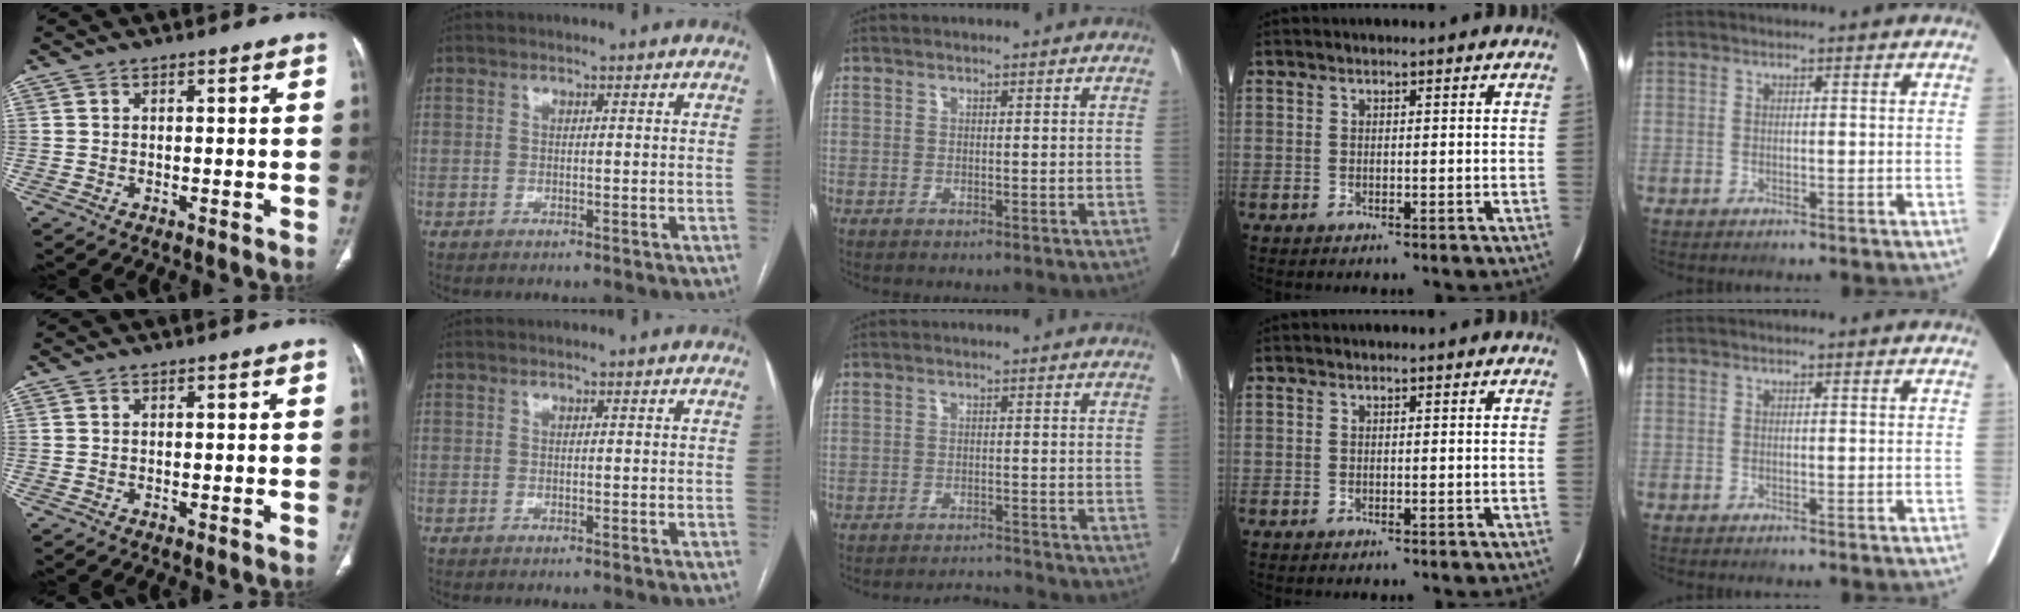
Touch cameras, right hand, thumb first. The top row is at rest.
{"middle": {"total": 2.9, "force": [-2.7, -0.9, -0.6], "torque": [0.010, -0.012, -0.041]}}